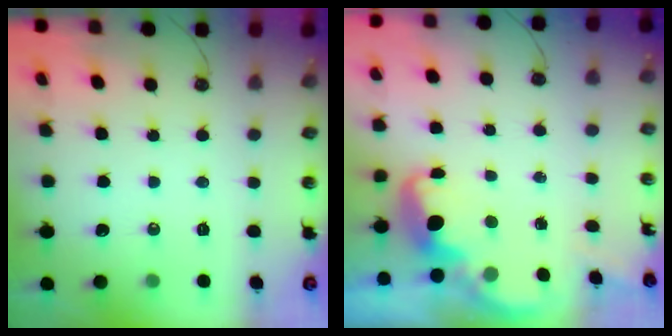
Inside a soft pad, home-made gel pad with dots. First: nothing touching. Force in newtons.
{"total": 2.5, "press": 2.5, "slide": 0.4}